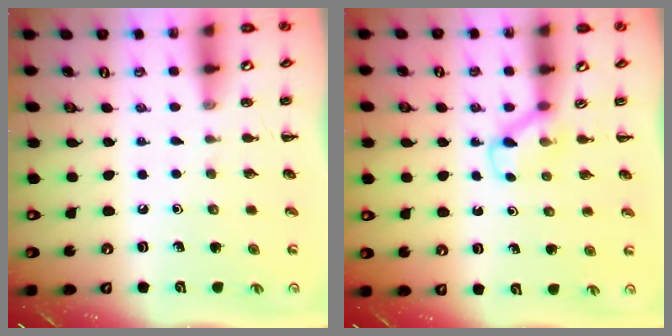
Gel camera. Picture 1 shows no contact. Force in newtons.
{"total": 3.7, "press": 3.5, "slide": 1.2}